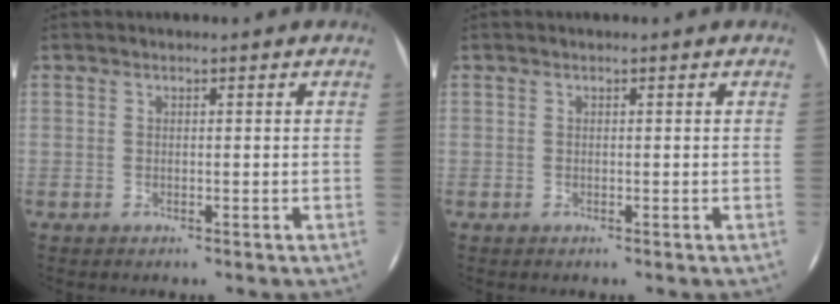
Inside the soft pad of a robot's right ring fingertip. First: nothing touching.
{"total": 0.0}